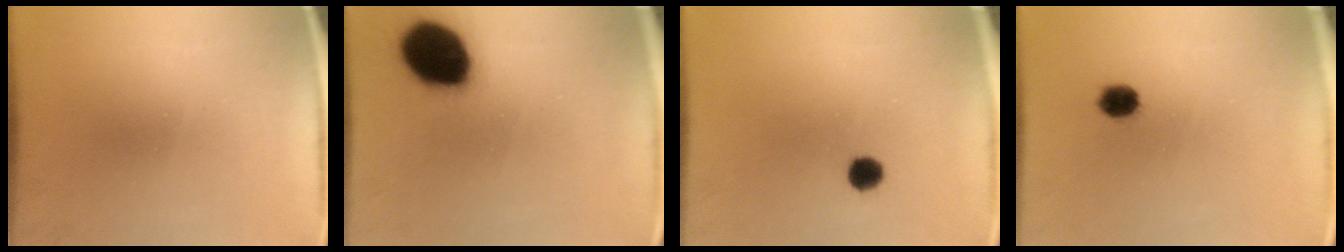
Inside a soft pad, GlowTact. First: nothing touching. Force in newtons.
{"total": 19.1}
{"total": 2.8}
{"total": 3.7}